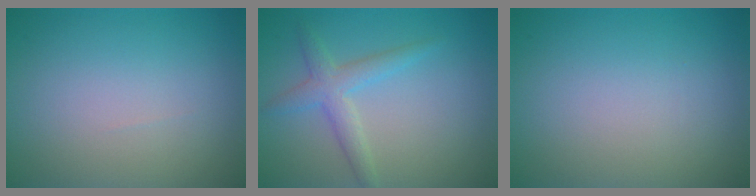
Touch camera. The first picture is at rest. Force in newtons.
{"total": 2.6, "press": 2.6, "slide": 0.0}
{"total": 0.0}